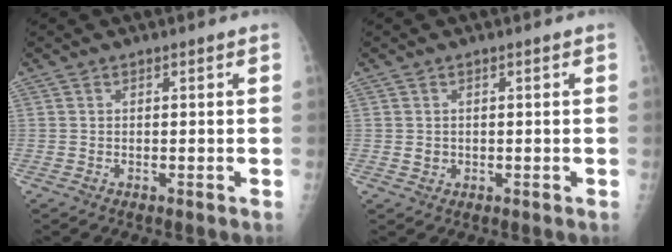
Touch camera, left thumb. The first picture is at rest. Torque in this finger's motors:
{"motor_torque": [-0.02, 0.00, -0.07, -0.09, 0.00]}